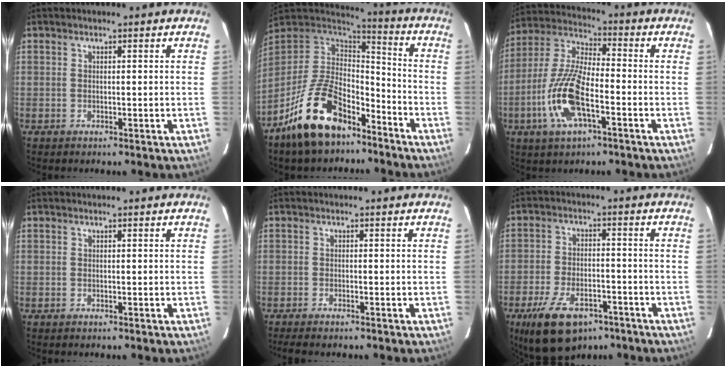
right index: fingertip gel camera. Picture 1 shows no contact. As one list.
[{"total": 18.9, "force": [-12.2, 9.1, 11.1], "torque": [-0.229, 0.006, -0.211]}, {"total": 14.3, "force": [-5.2, 5.4, 12.2], "torque": [-0.263, -0.003, -0.105]}, {"total": 0.0}, {"total": 2.9, "force": [-2.5, 0.1, 1.4], "torque": [-0.034, -0.012, -0.047]}, {"total": 13.5, "force": [-8.6, 6.5, 8.1], "torque": [-0.174, -0.017, -0.143]}]